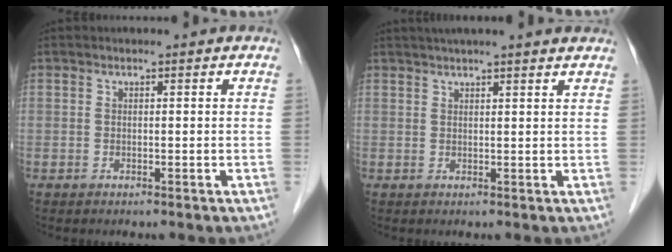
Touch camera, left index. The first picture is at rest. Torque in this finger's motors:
{"motor_torque": [1.02, -0.94, 0.59, 0.04]}